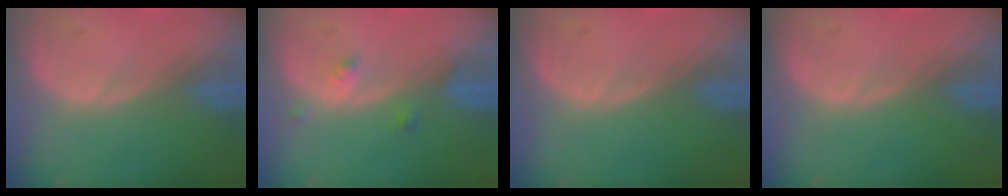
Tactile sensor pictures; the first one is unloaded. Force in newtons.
{"total": 1.8, "press": 1.8, "slide": 0.1}
{"total": 0.0}
{"total": 0.0}